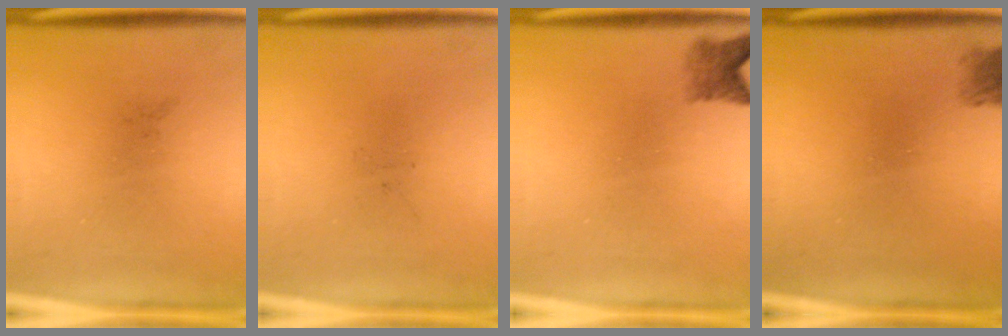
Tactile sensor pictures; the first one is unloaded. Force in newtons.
{"total": 0.0}
{"total": 2.4}
{"total": 2.1}